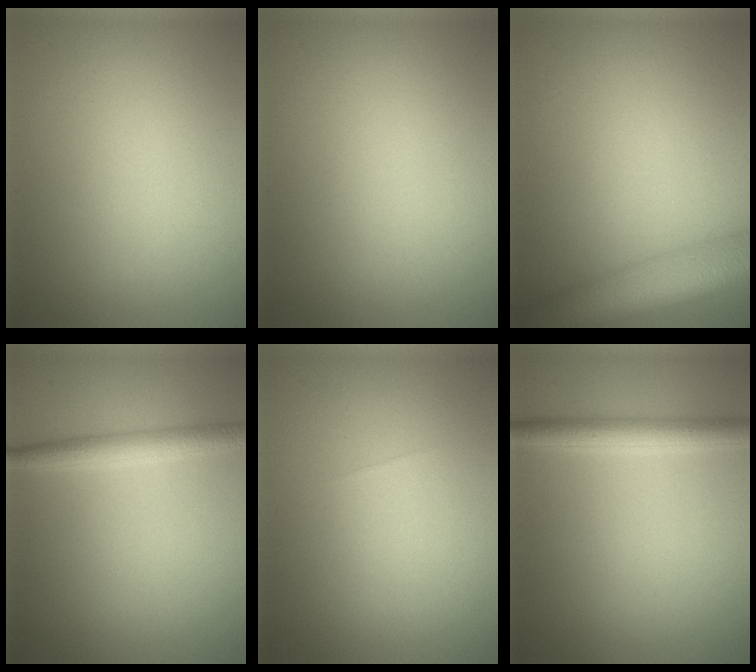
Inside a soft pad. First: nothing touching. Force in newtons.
{"total": 0.0}
{"total": 7.3, "press": 7.3, "slide": 0.4}
{"total": 2.6, "press": 2.6, "slide": 0.0}
{"total": 0.0}
{"total": 3.2, "press": 3.2, "slide": 0.2}